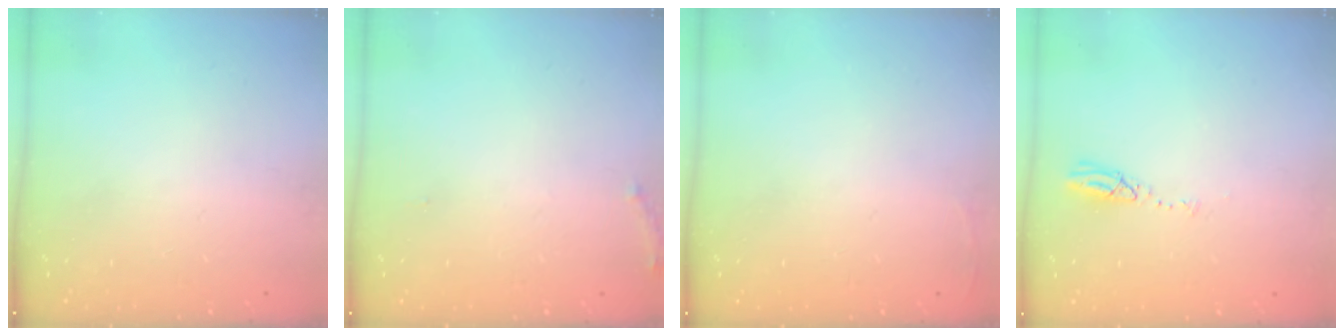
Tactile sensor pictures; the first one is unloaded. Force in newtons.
{"total": 5.2, "press": 4.9, "slide": 1.8}
{"total": 2.7, "press": 2.6, "slide": 1.0}
{"total": 3.6, "press": 3.6, "slide": 0.2}